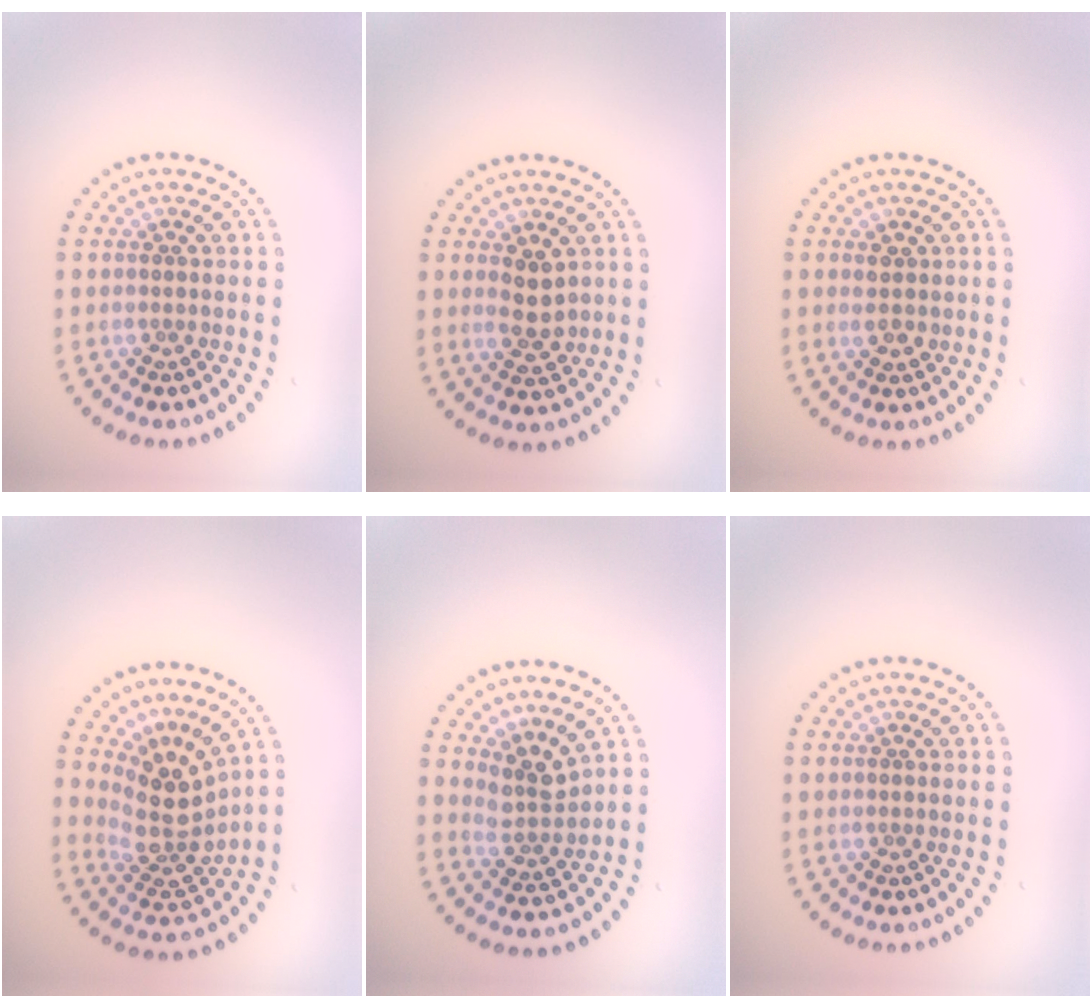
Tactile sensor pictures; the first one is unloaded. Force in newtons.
{"total": 2.6, "press": 2.6, "slide": 0.3}
{"total": 1.7, "press": 1.7, "slide": 0.4}
{"total": 4.3, "press": 3.1, "slide": 3.0}
{"total": 2.9, "press": 2.2, "slide": 1.9}
{"total": 0.0}